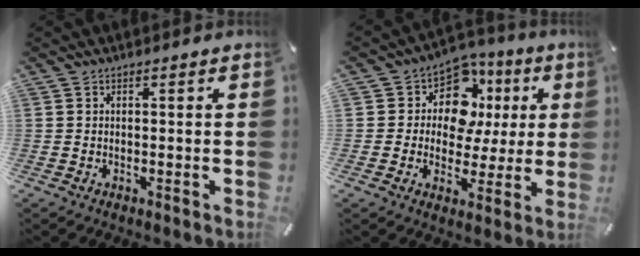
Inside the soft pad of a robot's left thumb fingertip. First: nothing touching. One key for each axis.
{"total": 11.3, "fx": 3.7, "fy": 9.0, "fz": 5.6, "tx": -0.094, "ty": -0.022, "tz": 0.069}